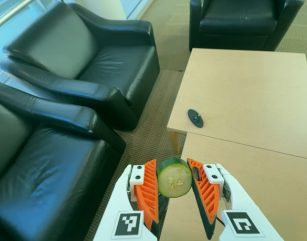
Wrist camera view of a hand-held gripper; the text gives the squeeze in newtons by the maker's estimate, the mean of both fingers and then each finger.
{"total": 11.5, "left": 10.6, "right": 12.5}